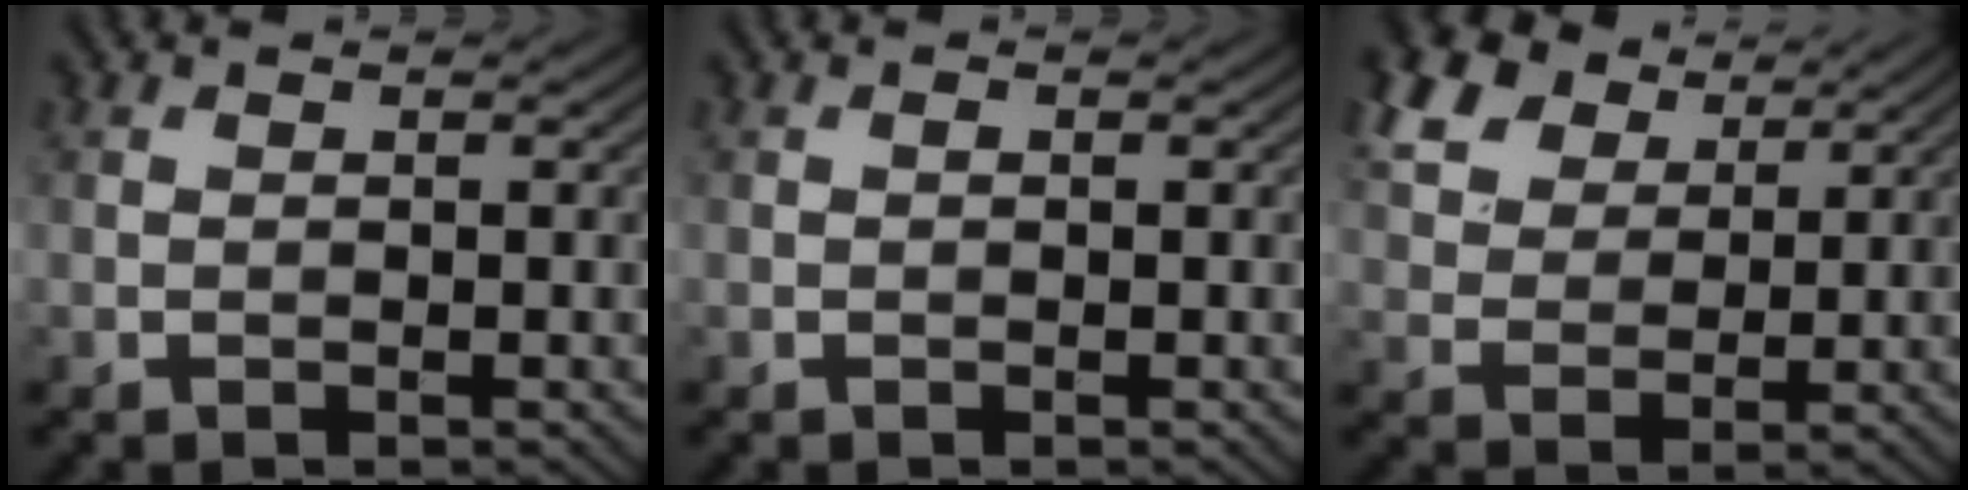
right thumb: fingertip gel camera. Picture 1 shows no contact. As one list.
[{"total": 0.0}, {"total": 9.2, "force": [5.8, 5.5, 4.6], "torque": [-0.132, 0.020, 0.108]}]